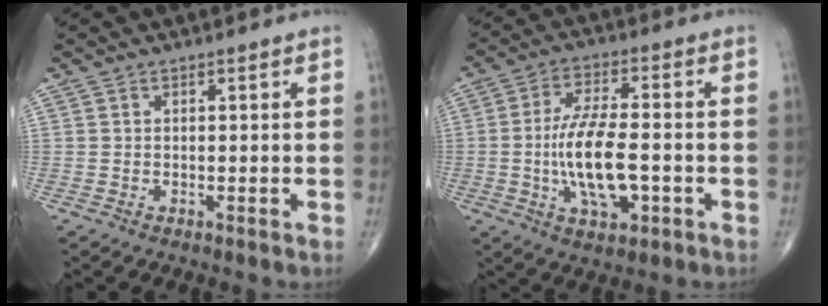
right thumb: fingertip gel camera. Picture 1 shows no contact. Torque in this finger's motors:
{"motor_torque": [2.63, 2.38, 1.72, -0.73, 0.57]}